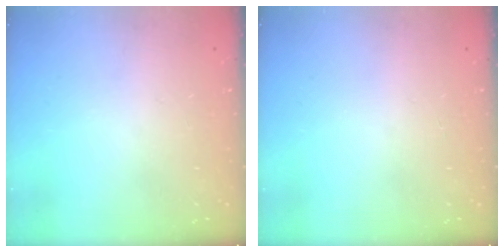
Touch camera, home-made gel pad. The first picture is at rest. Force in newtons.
{"total": 0.0}